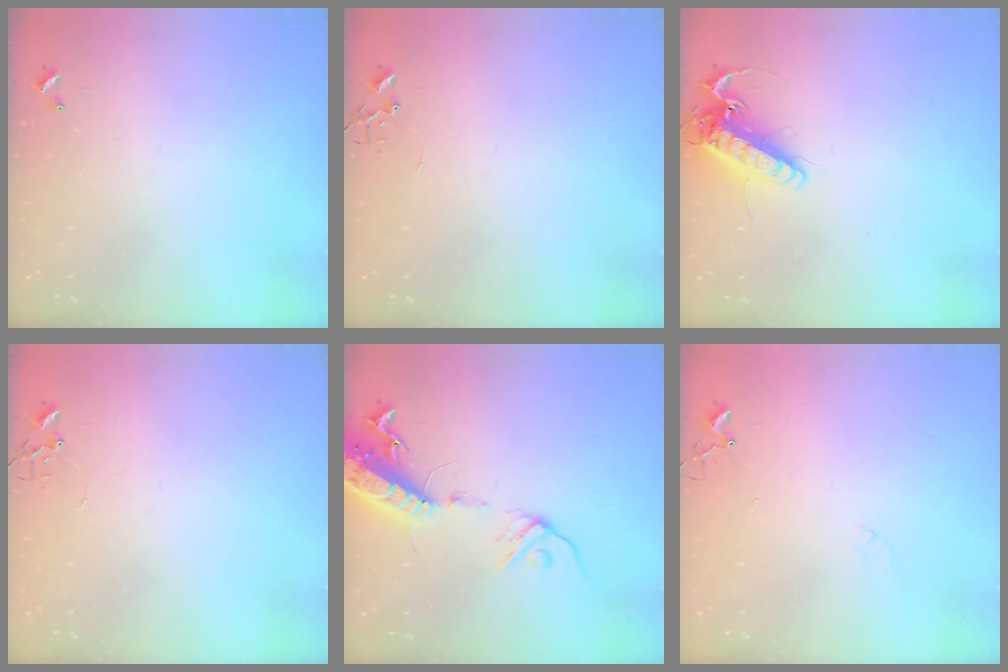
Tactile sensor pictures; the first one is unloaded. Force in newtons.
{"total": 0.0}
{"total": 15.2, "press": 15.0, "slide": 2.4}
{"total": 0.0}
{"total": 16.2, "press": 15.8, "slide": 3.4}
{"total": 5.5, "press": 5.5, "slide": 0.8}